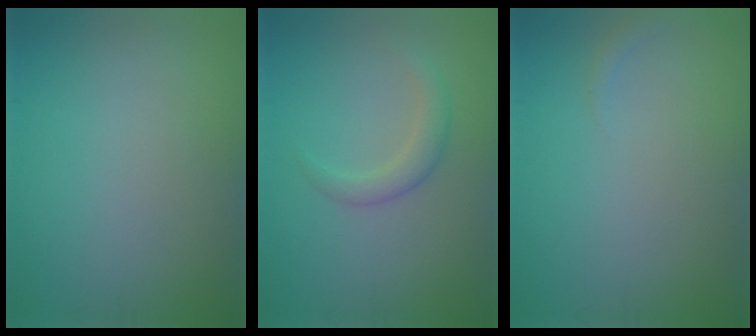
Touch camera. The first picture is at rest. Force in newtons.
{"total": 2.0, "press": 2.0, "slide": 0.1}
{"total": 0.8, "press": 0.8, "slide": 0.1}